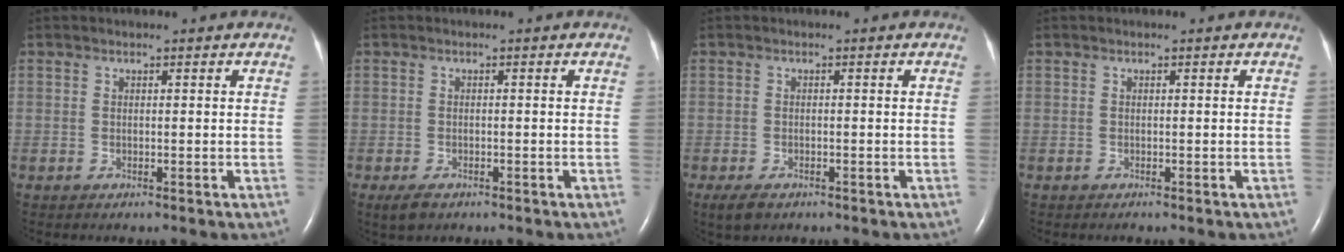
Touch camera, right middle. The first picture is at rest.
{"total": 2.4, "force": [-1.5, 1.2, 1.4], "torque": [-0.033, -0.005, -0.020]}
{"total": 2.9, "force": [-1.9, 1.4, 1.6], "torque": [-0.035, -0.006, -0.026]}
{"total": 0.0}